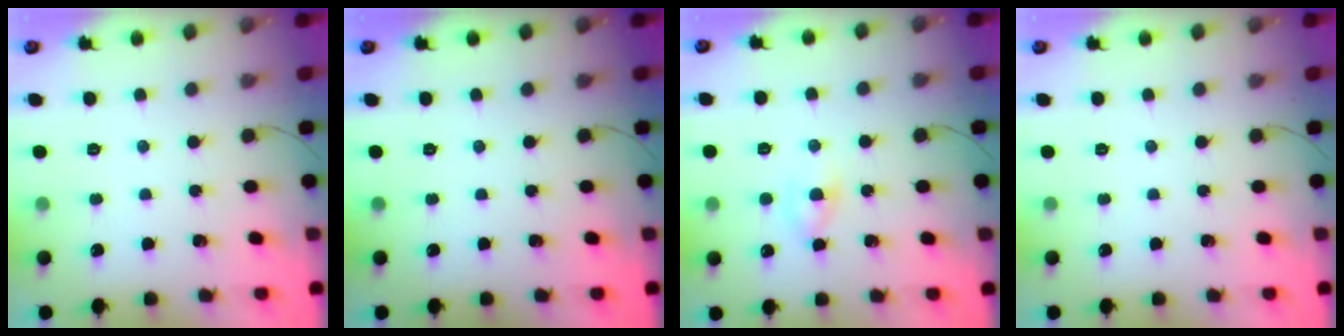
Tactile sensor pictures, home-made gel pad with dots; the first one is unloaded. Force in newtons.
{"total": 0.0}
{"total": 3.4, "press": 3.2, "slide": 1.3}
{"total": 0.0}